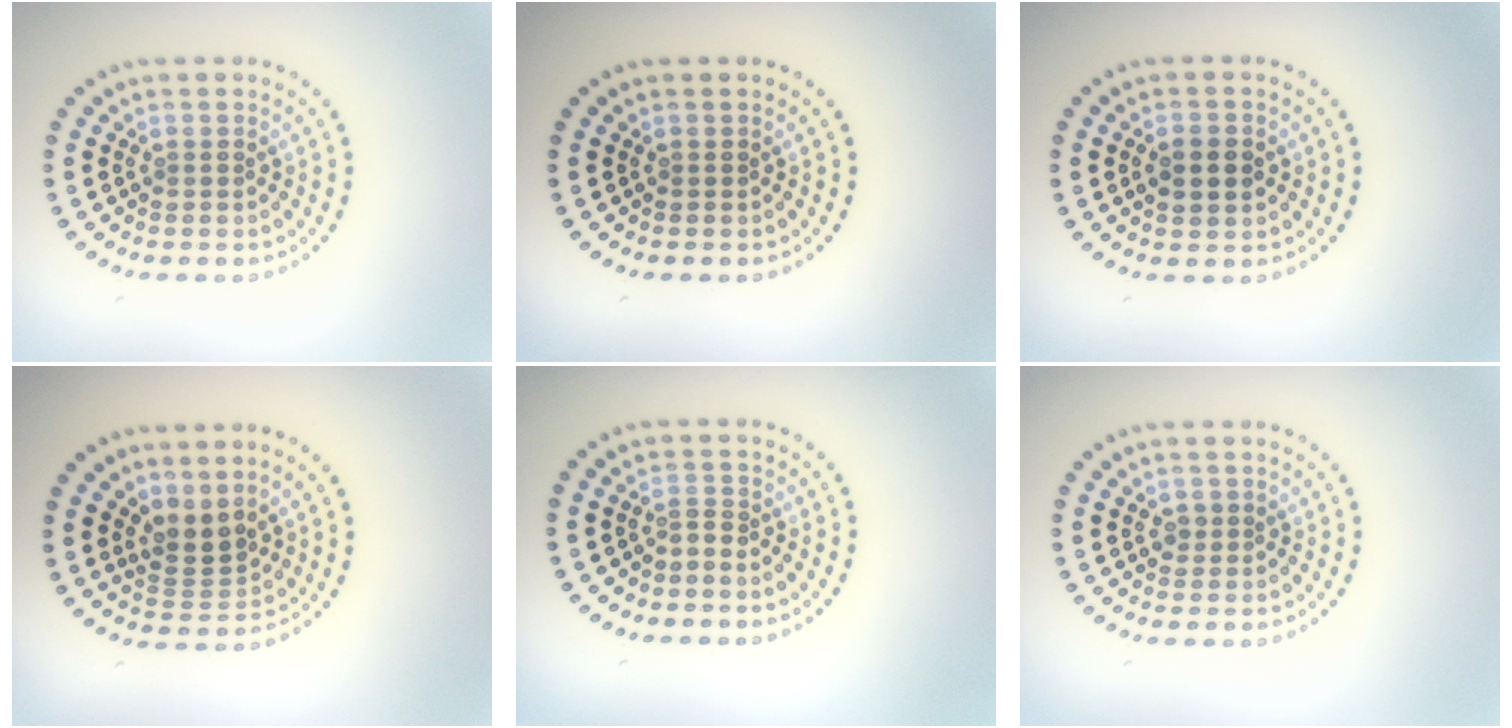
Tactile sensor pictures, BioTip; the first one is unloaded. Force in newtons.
{"total": 0.0}
{"total": 3.2, "press": 3.2, "slide": 0.1}
{"total": 2.5, "press": 1.9, "slide": 1.6}
{"total": 0.9, "press": 0.3, "slide": 0.9}
{"total": 0.8, "press": 0.8, "slide": 0.3}